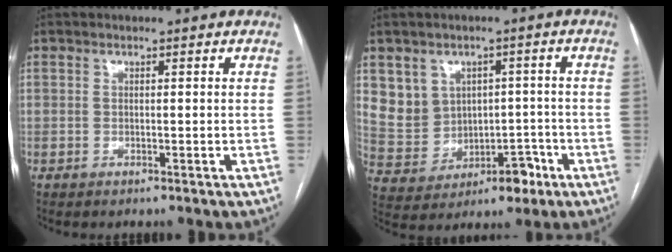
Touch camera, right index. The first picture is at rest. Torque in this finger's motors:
{"motor_torque": [0.01, 0.03, 0.08, 0.03]}